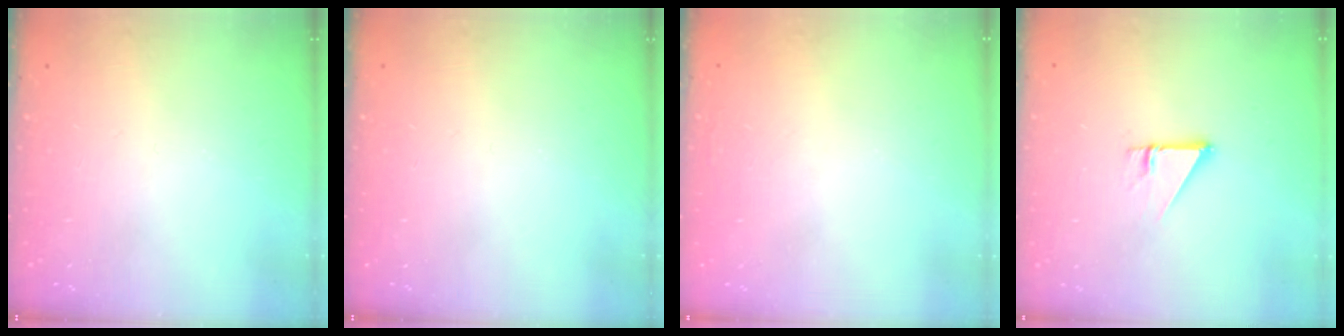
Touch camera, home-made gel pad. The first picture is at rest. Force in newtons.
{"total": 0.0}
{"total": 1.6, "press": 1.6, "slide": 0.0}
{"total": 2.7, "press": 2.7, "slide": 0.1}